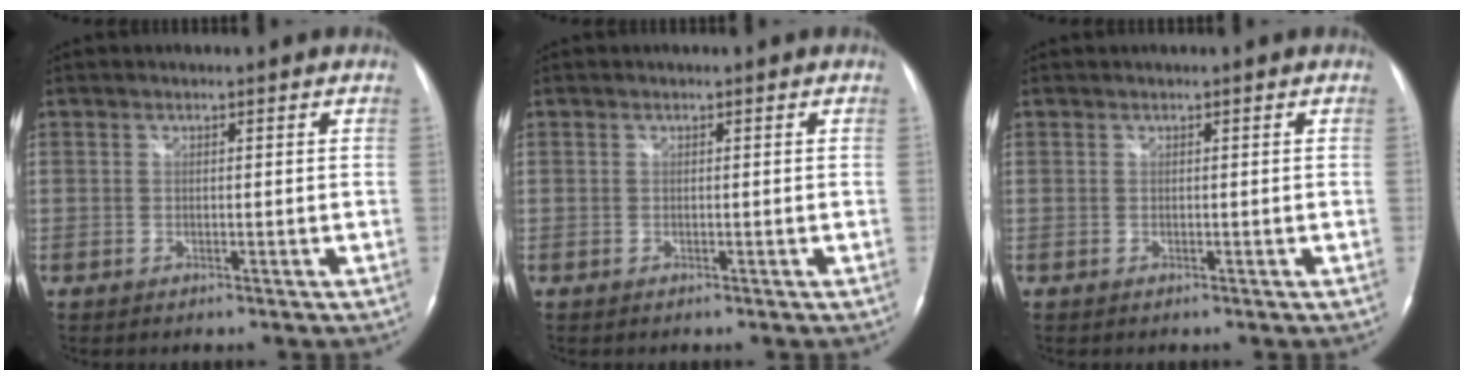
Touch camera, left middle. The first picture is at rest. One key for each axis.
{"total": 0.0}
{"total": 0.0}